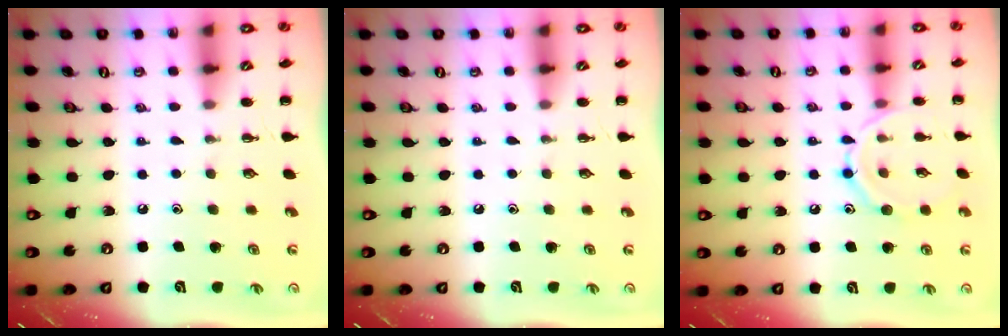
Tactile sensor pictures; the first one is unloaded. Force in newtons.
{"total": 0.0}
{"total": 10.7, "press": 10.6, "slide": 0.6}